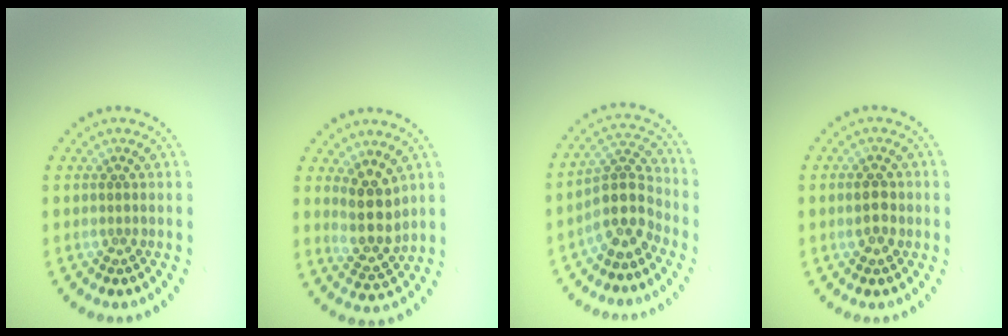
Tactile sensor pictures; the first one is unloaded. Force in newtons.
{"total": 3.4, "press": 3.0, "slide": 1.7}
{"total": 4.0, "press": 3.3, "slide": 2.2}
{"total": 1.9, "press": 1.9, "slide": 0.1}